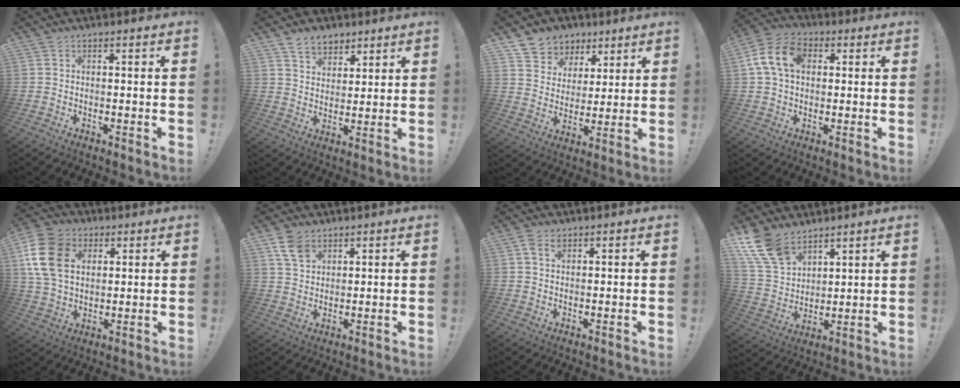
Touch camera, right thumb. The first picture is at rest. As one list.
[{"total": 7.5, "force": [5.3, 4.9, 2.0], "torque": [-0.027, -0.033, 0.101]}, {"total": 8.4, "force": [4.6, 6.9, 1.1], "torque": [-0.019, -0.034, 0.095]}, {"total": 12.6, "force": [3.0, 8.7, 8.6], "torque": [-0.153, 0.013, 0.056]}, {"total": 16.5, "force": [5.0, 12.5, 9.6], "torque": [-0.184, -0.004, 0.101]}, {"total": 7.0, "force": [4.1, 4.4, 3.5], "torque": [-0.060, -0.012, 0.082]}, {"total": 2.3, "force": [1.3, 1.3, 1.5], "torque": [-0.021, -0.002, 0.022]}, {"total": 13.8, "force": [9.7, 7.8, 6.1], "torque": [-0.142, -0.050, 0.189]}]